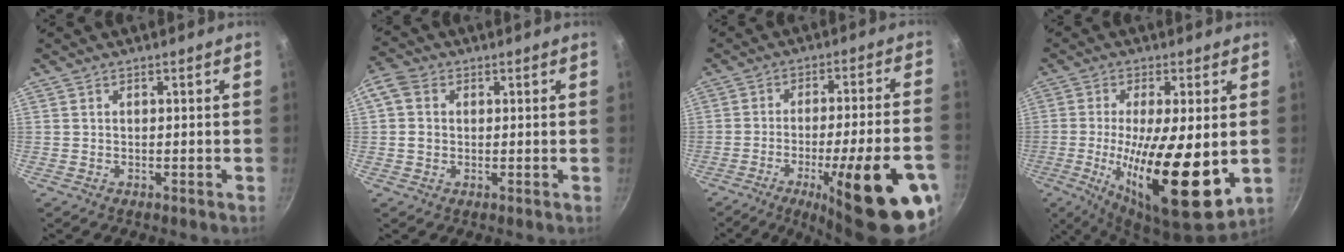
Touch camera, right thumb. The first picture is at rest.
{"total": 6.0, "force": [0.7, 5.0, 3.3], "torque": [-0.061, 0.009, 0.001]}
{"total": 24.4, "force": [-10.6, 5.3, 21.3], "torque": [-0.270, 0.029, -0.147]}
{"total": 18.2, "force": [-1.9, 5.1, 17.4], "torque": [-0.288, -0.019, -0.029]}